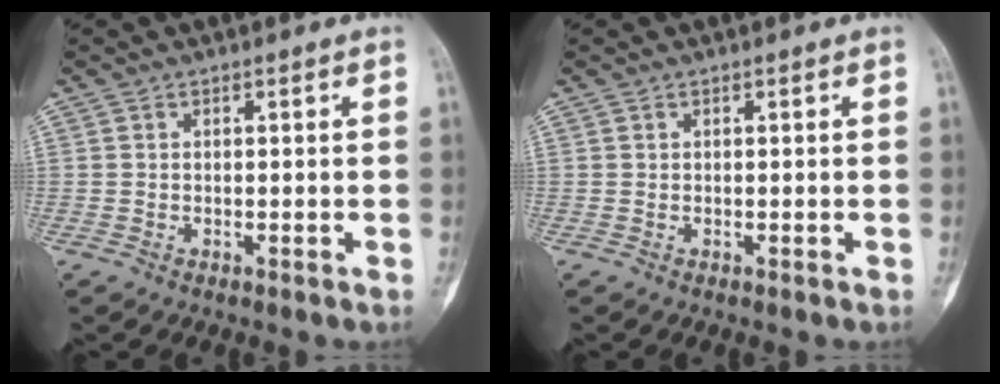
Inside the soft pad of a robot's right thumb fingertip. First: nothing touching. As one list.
[{"total": 0.0}]